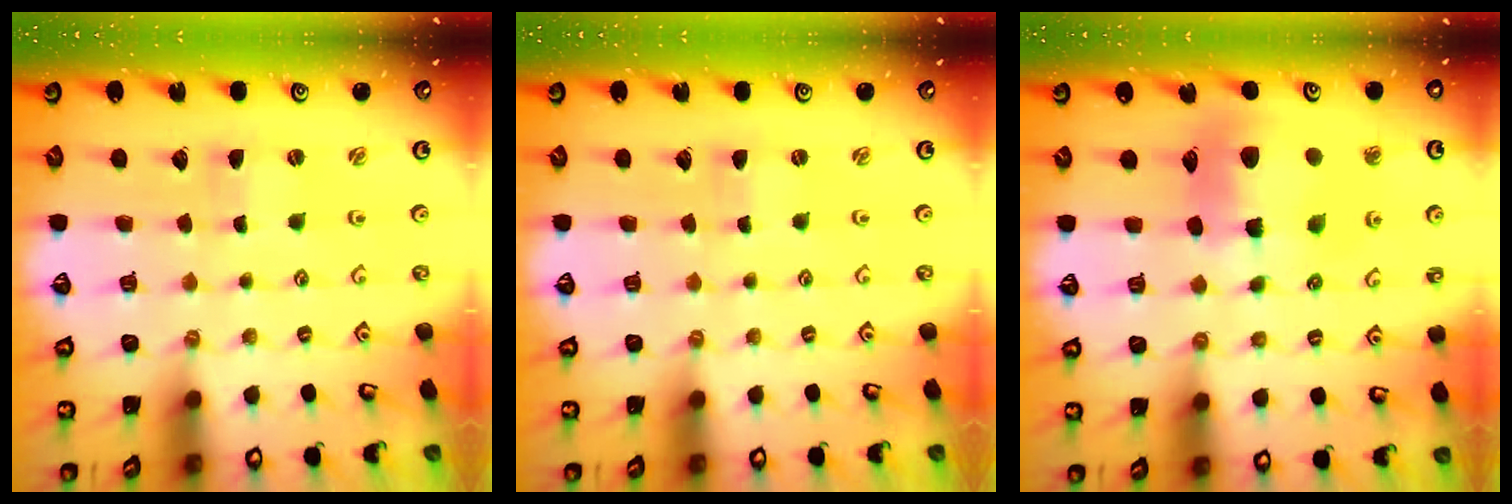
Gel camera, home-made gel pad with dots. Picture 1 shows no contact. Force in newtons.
{"total": 0.0}
{"total": 15.2, "press": 15.0, "slide": 2.4}